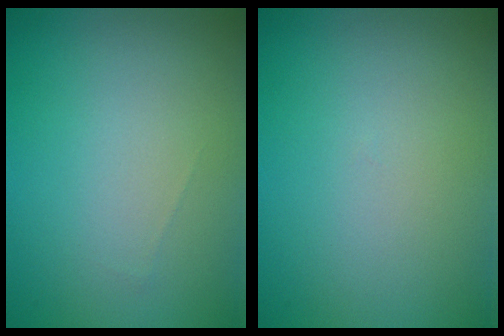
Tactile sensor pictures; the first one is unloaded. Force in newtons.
{"total": 0.0}